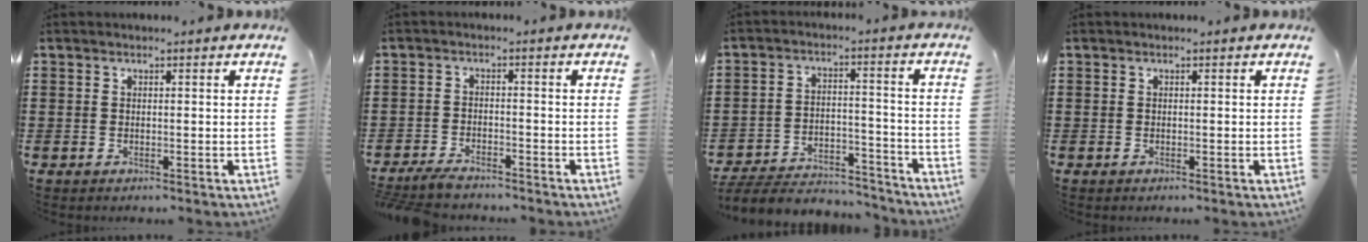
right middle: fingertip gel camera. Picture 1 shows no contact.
{"total": 3.0, "force": [-2.9, 0.4, 0.8], "torque": [-0.023, 0.001, -0.063]}
{"total": 5.5, "force": [-5.2, 1.1, 1.1], "torque": [-0.031, 0.006, -0.107]}
{"total": 0.0}